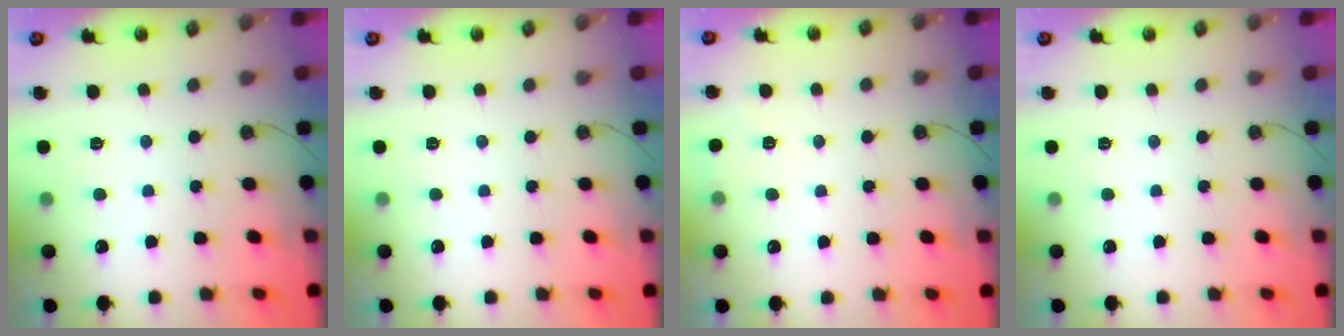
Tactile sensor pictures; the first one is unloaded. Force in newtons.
{"total": 0.0}
{"total": 2.7, "press": 2.6, "slide": 0.8}
{"total": 0.0}